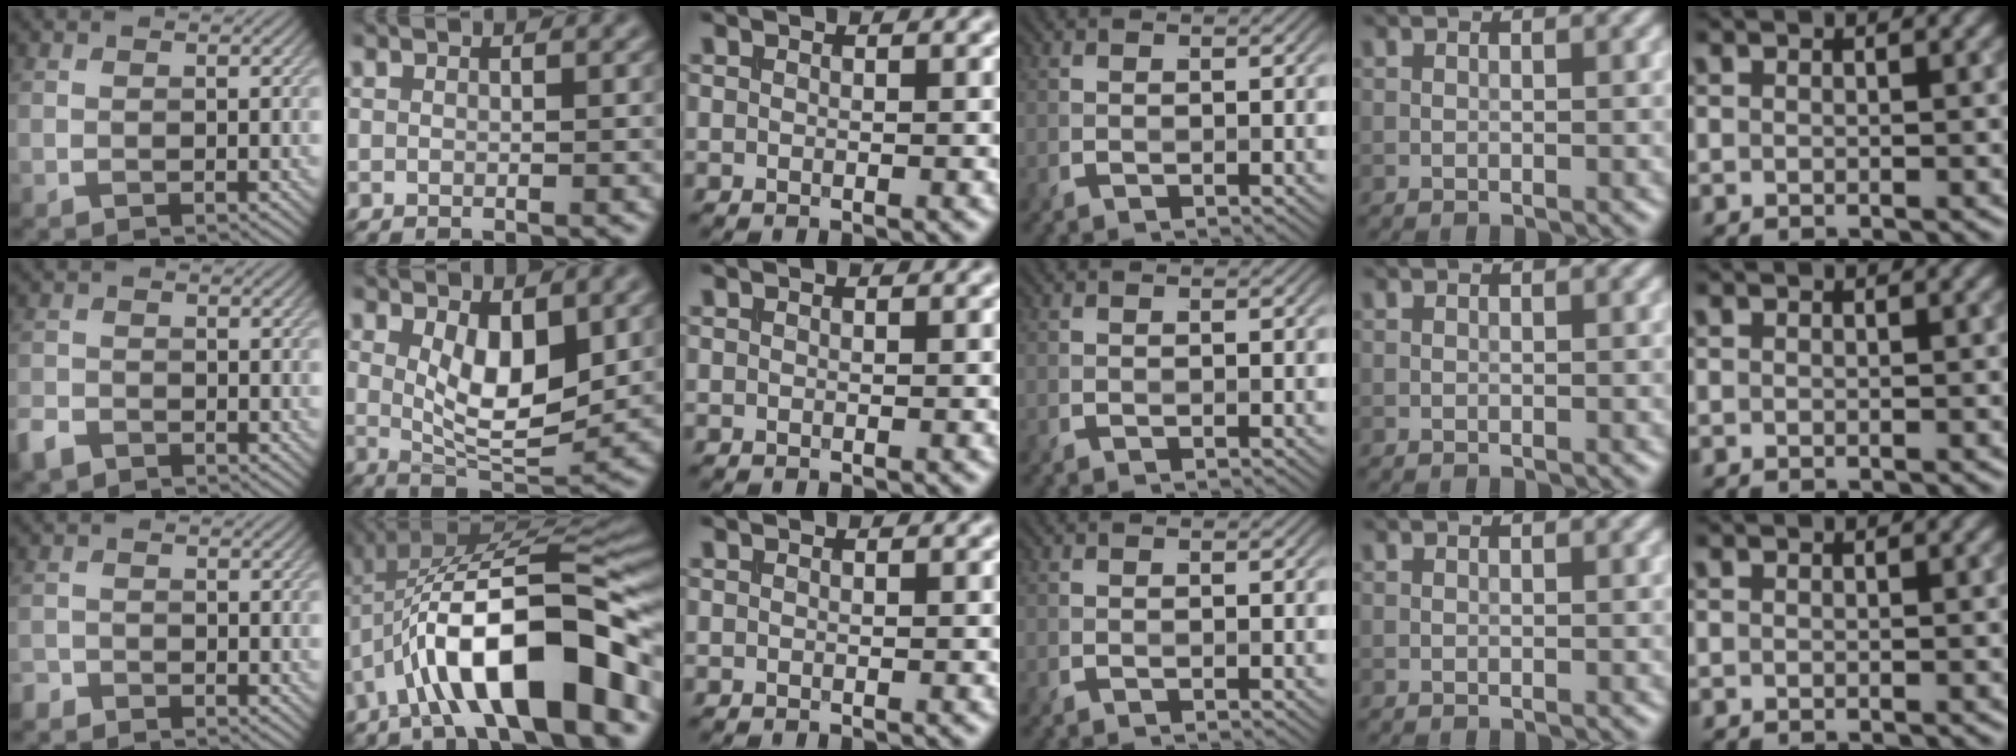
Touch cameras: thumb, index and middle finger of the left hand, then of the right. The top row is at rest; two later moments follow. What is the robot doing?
{"motion": "insert", "object": "coin"}